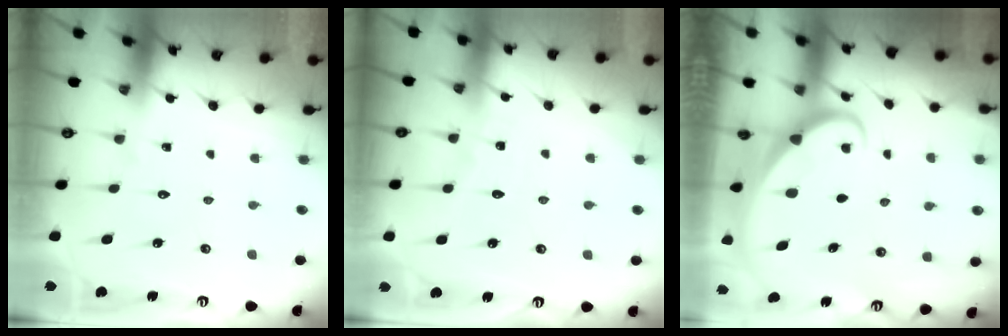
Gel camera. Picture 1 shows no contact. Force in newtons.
{"total": 2.6, "press": 2.6, "slide": 0.3}
{"total": 1.6, "press": 1.6, "slide": 0.0}